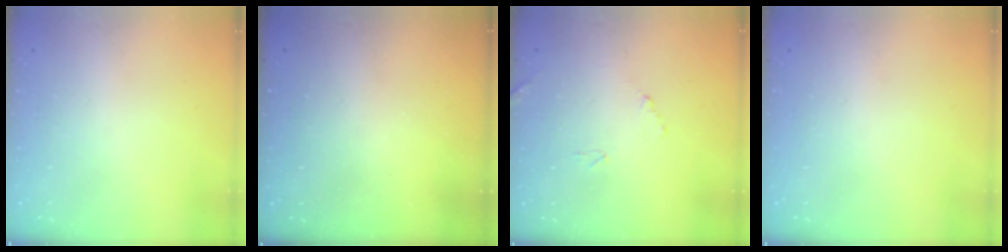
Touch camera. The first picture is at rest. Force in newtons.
{"total": 2.8, "press": 2.8, "slide": 0.3}
{"total": 9.4, "press": 9.4, "slide": 0.4}
{"total": 0.0}